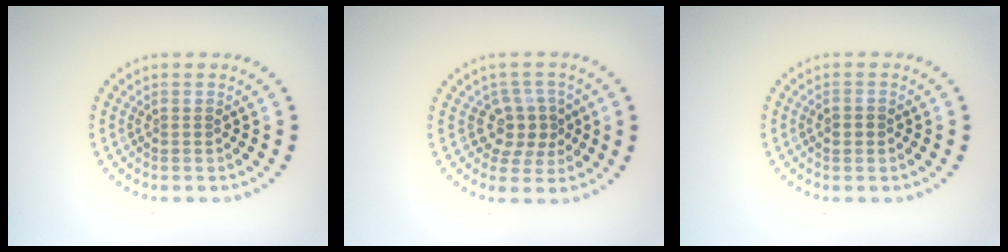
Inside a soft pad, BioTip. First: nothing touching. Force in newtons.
{"total": 3.0, "press": 2.5, "slide": 1.7}
{"total": 1.5, "press": 1.5, "slide": 0.1}